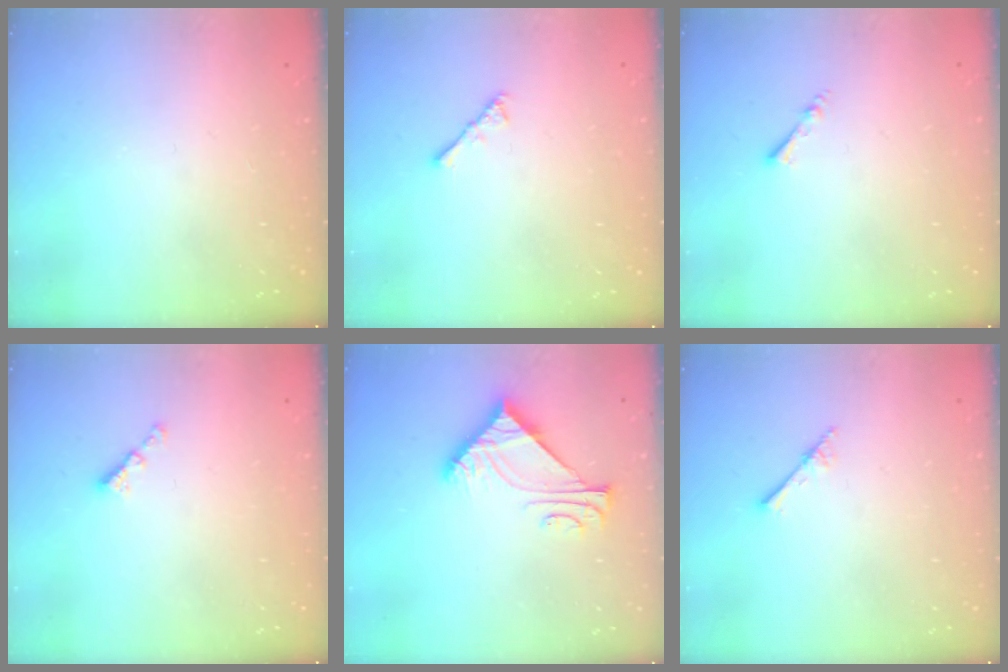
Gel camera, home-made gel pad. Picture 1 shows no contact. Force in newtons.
{"total": 2.7, "press": 2.7, "slide": 0.6}
{"total": 1.9, "press": 1.9, "slide": 0.4}
{"total": 2.2, "press": 2.2, "slide": 0.5}
{"total": 8.5, "press": 8.4, "slide": 1.0}
{"total": 2.3, "press": 2.2, "slide": 0.2}